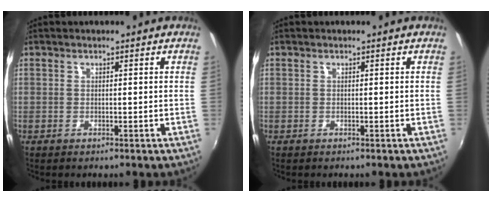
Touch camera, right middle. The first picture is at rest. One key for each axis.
{"total": 0.0}